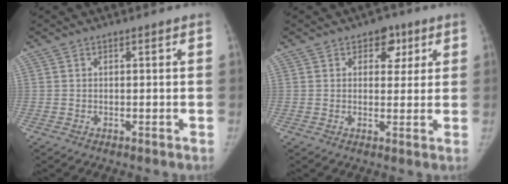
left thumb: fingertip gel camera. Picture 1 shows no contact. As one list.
[{"total": 4.8, "force": [2.2, 3.5, 2.4], "torque": [0.006, -0.006, 0.026]}]